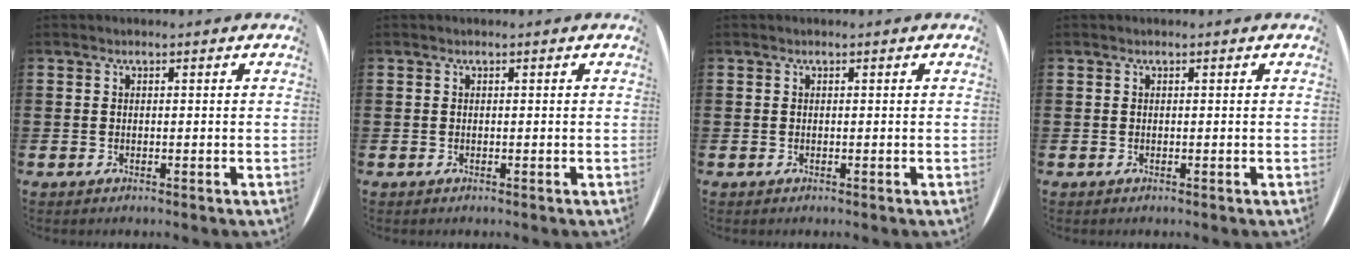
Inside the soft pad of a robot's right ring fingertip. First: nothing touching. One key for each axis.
{"total": 0.0}
{"total": 0.0}
{"total": 0.0}